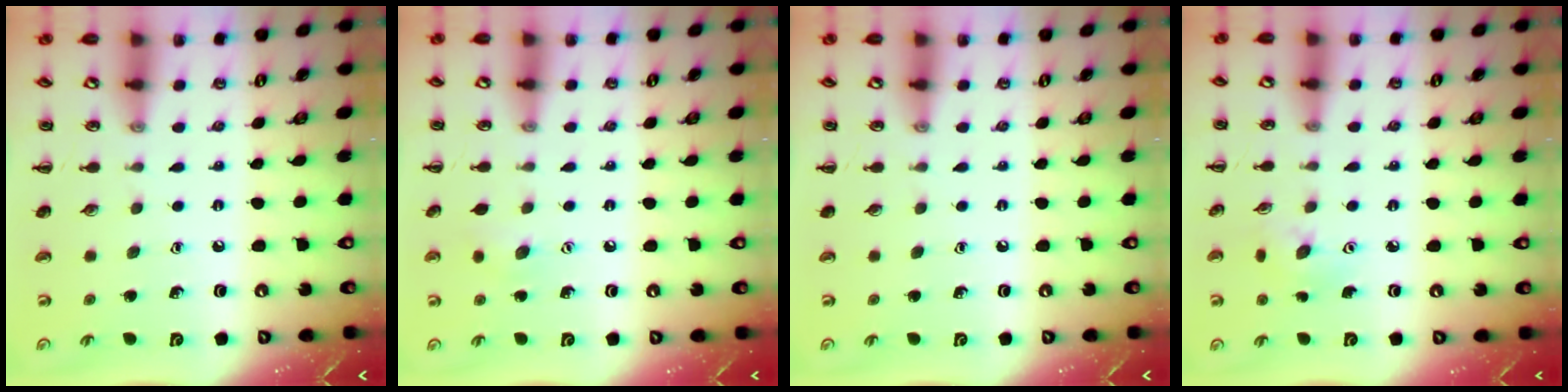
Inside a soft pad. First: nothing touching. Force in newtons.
{"total": 6.0, "press": 5.8, "slide": 1.5}
{"total": 0.0}
{"total": 3.3, "press": 3.2, "slide": 0.9}